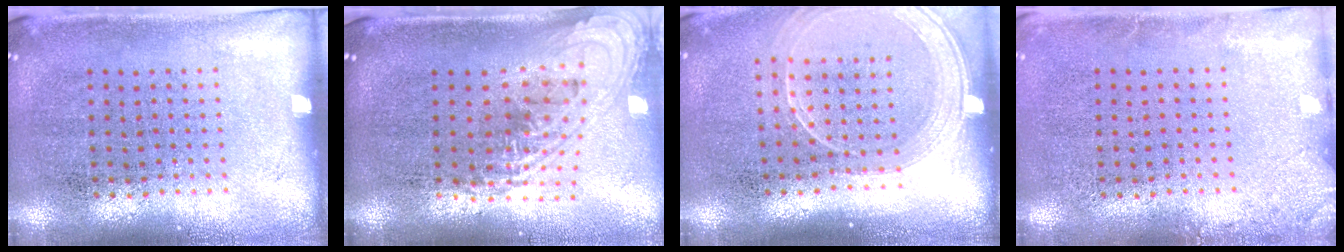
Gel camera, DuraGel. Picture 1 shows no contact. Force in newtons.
{"total": 2.2, "press": 1.6, "slide": 1.4}
{"total": 1.9, "press": 1.8, "slide": 0.8}
{"total": 1.3, "press": 1.3, "slide": 0.2}